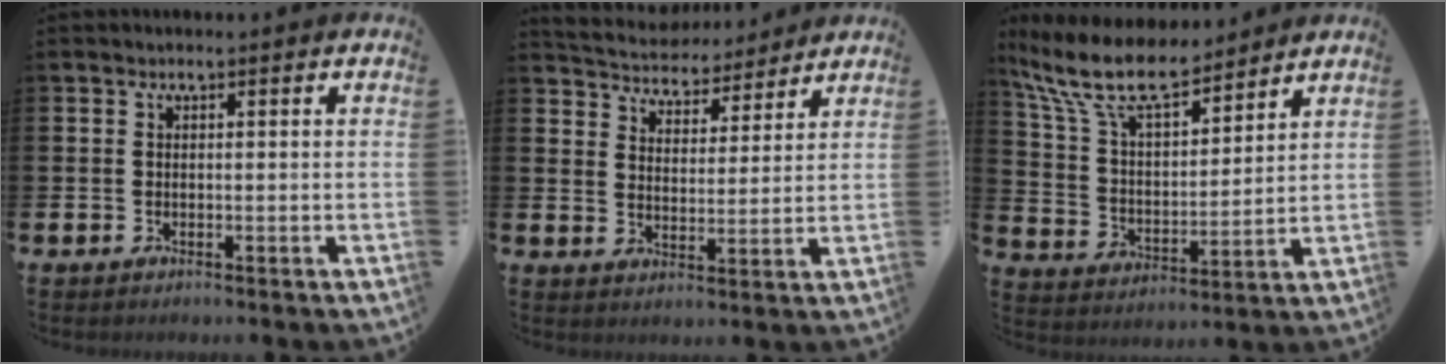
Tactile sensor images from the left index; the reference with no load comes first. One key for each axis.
{"total": 4.8, "fx": 4.5, "fy": 1.5, "fz": -0.5, "tx": -0.015, "ty": -0.038, "tz": 0.076}
{"total": 11.0, "fx": 9.3, "fy": 3.1, "fz": 4.9, "tx": -0.136, "ty": -0.045, "tz": 0.167}